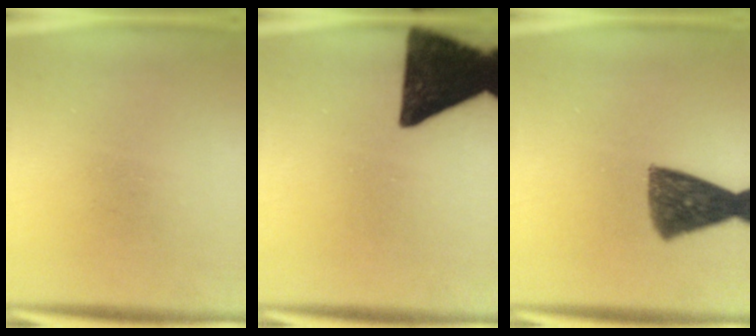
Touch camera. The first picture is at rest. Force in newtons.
{"total": 16.4}
{"total": 9.7}